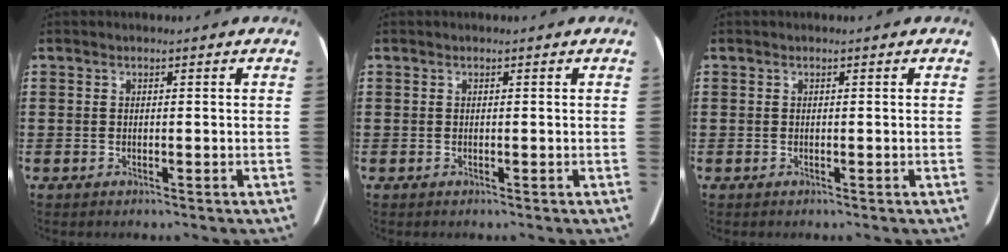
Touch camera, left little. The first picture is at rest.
{"total": 0.0}
{"total": 0.0}